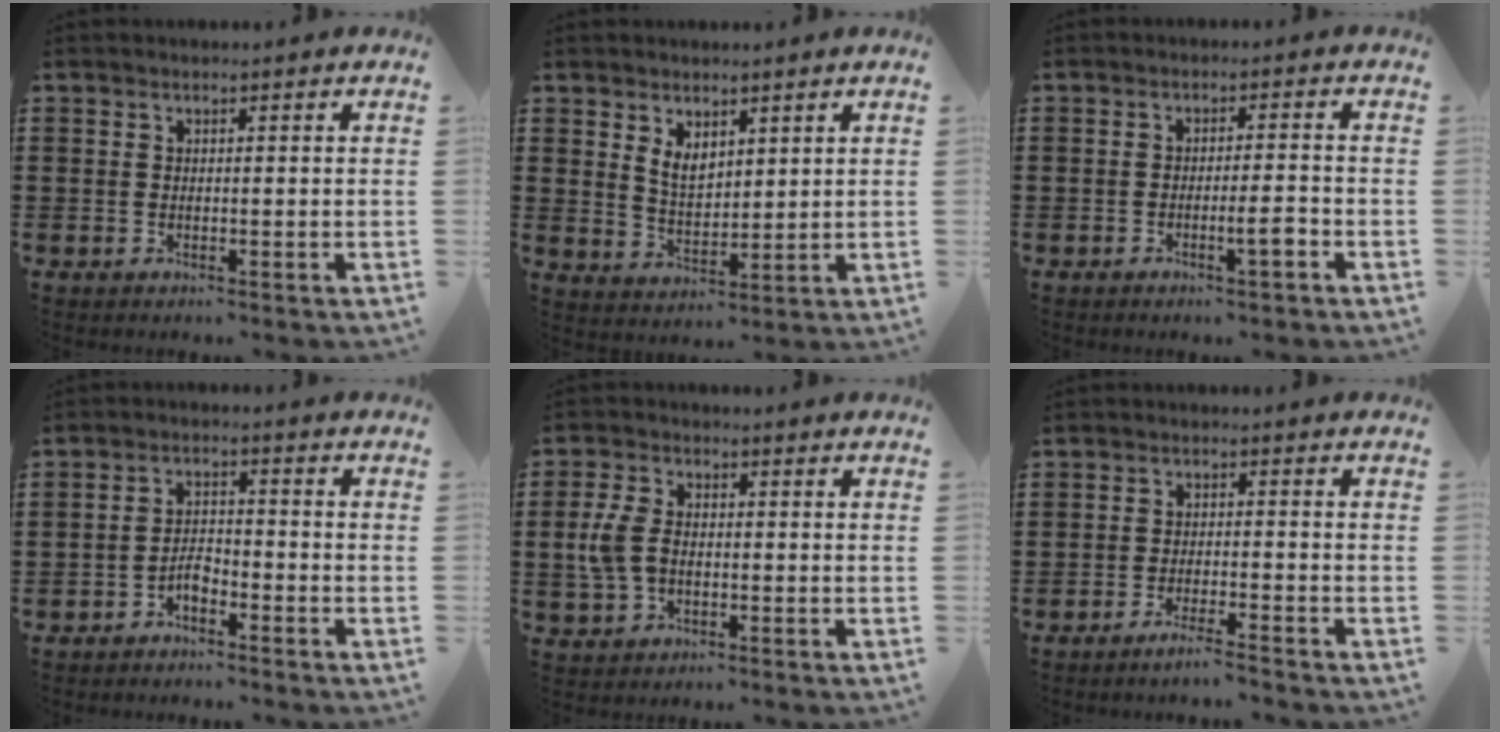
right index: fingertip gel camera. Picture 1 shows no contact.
{"total": 4.2, "force": [2.4, 2.6, 2.4], "torque": [-0.048, 0.002, 0.043]}
{"total": 3.8, "force": [-1.6, 0.5, 3.4], "torque": [-0.056, 0.001, -0.029]}
{"total": 3.1, "force": [-2.1, 1.3, 2.0], "torque": [-0.046, 0.006, -0.044]}
{"total": 5.5, "force": [-0.5, 3.6, 4.2], "torque": [-0.117, -0.003, -0.018]}
{"total": 2.7, "force": [-2.5, -0.3, 1.1], "torque": [-0.019, 0.000, -0.048]}